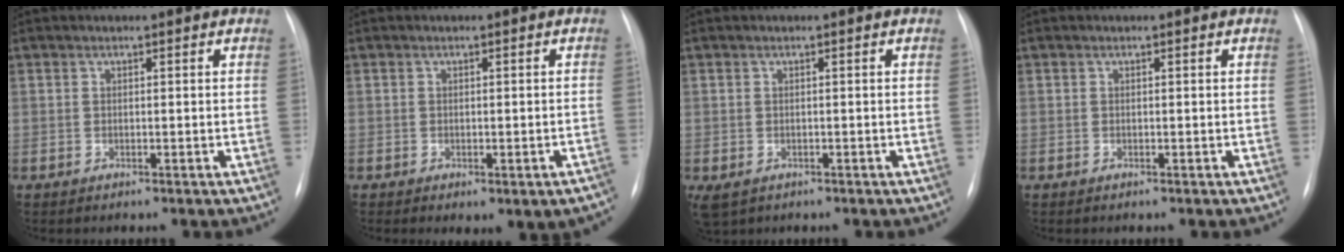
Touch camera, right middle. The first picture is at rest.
{"total": 5.5, "force": [-3.3, 1.9, 4.0], "torque": [-0.044, 0.009, -0.035]}
{"total": 3.4, "force": [-1.7, 2.5, 1.6], "torque": [-0.033, -0.006, -0.017]}
{"total": 0.0}